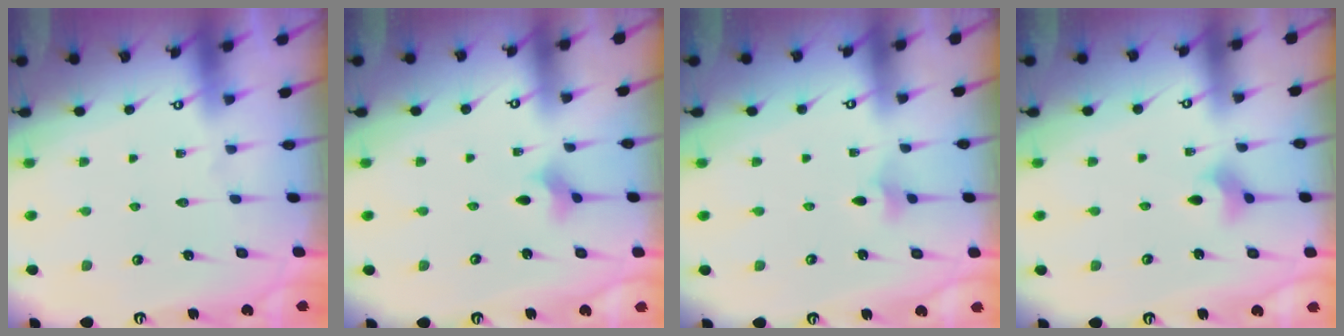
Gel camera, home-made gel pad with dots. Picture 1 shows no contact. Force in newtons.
{"total": 2.3, "press": 2.2, "slide": 0.4}
{"total": 2.8, "press": 2.8, "slide": 0.6}
{"total": 4.5, "press": 4.3, "slide": 1.2}